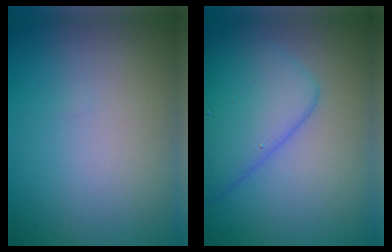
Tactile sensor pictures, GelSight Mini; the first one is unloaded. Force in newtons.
{"total": 5.6, "press": 5.6, "slide": 0.2}